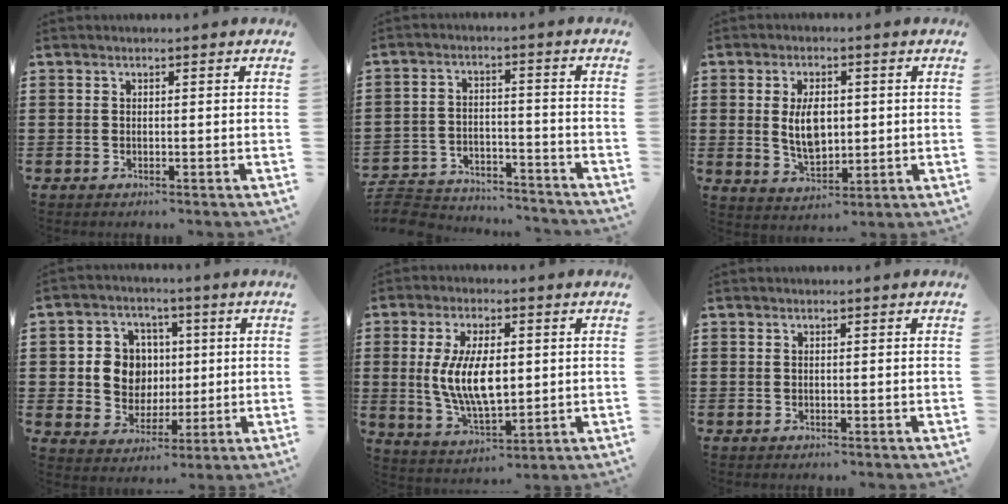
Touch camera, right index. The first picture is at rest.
{"total": 6.0, "force": [-5.9, 0.8, 0.8], "torque": [-0.033, 0.005, -0.121]}
{"total": 6.8, "force": [0.8, 3.8, 5.6], "torque": [-0.098, 0.004, 0.012]}
{"total": 7.4, "force": [0.8, 6.9, 2.6], "torque": [-0.073, 0.015, 0.016]}
{"total": 9.9, "force": [0.7, 4.6, 8.7], "torque": [-0.176, 0.000, 0.010]}
{"total": 0.0}